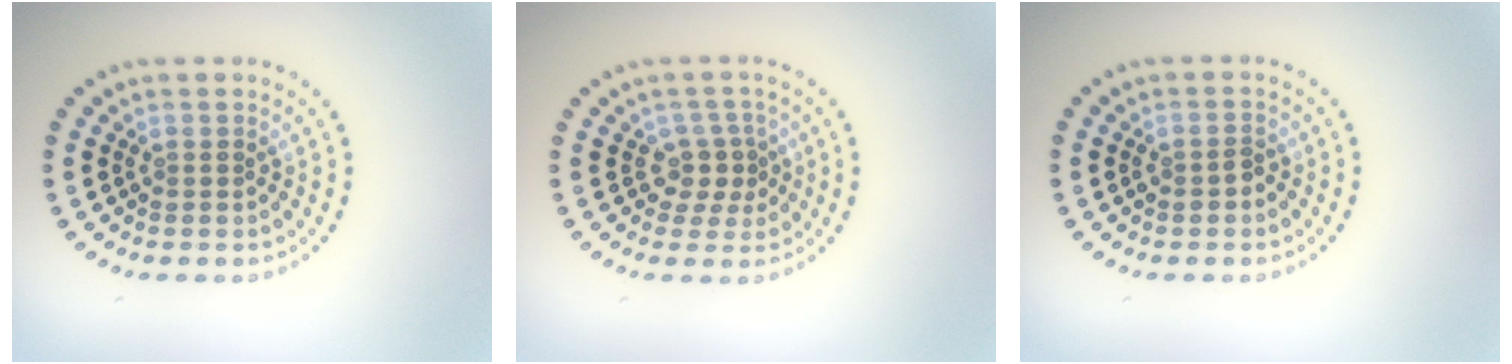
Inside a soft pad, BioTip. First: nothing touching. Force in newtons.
{"total": 2.4, "press": 1.8, "slide": 1.5}
{"total": 1.2, "press": 1.1, "slide": 0.4}